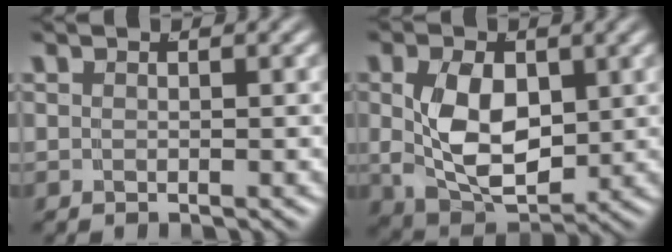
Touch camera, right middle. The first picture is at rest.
{"total": 8.3, "force": [-0.1, 5.6, 6.2], "torque": [-0.115, -0.023, 0.009]}